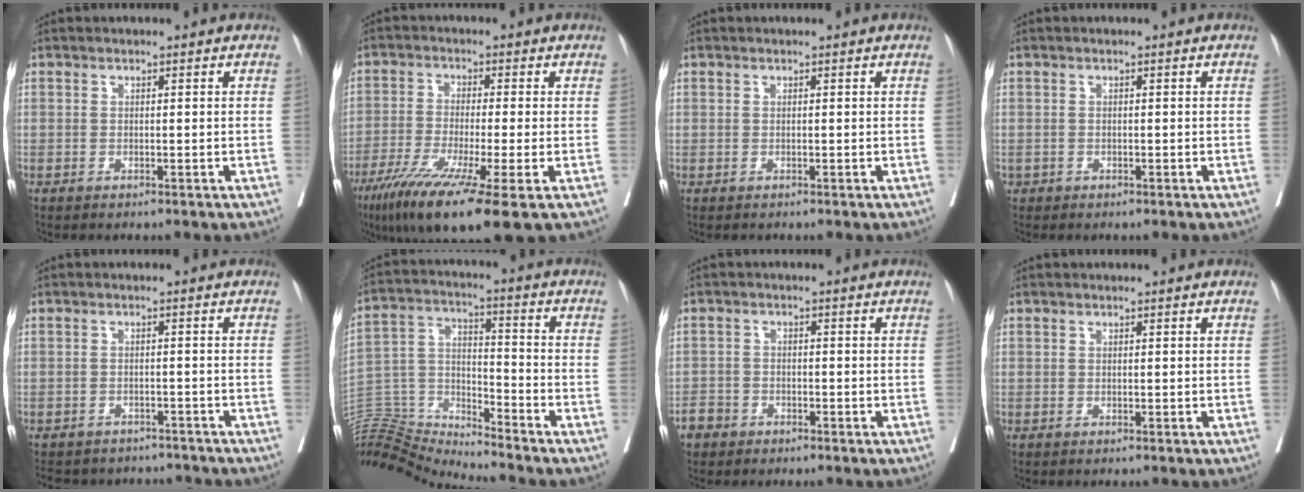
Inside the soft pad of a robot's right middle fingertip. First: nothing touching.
{"total": 13.4, "force": [-7.6, 0.1, 11.0], "torque": [-0.186, -0.042, -0.126]}
{"total": 0.0}
{"total": 0.7, "force": [-0.3, 0.6, 0.2], "torque": [-0.004, 0.005, -0.001]}
{"total": 12.2, "force": [-11.1, 4.3, 2.7], "torque": [-0.058, 0.011, -0.133]}
{"total": 16.1, "force": [-15.9, -0.4, 2.6], "torque": [-0.056, 0.040, -0.291]}
{"total": 3.1, "force": [-2.2, 2.1, 0.5], "torque": [-0.013, 0.008, -0.039]}
{"total": 0.0}